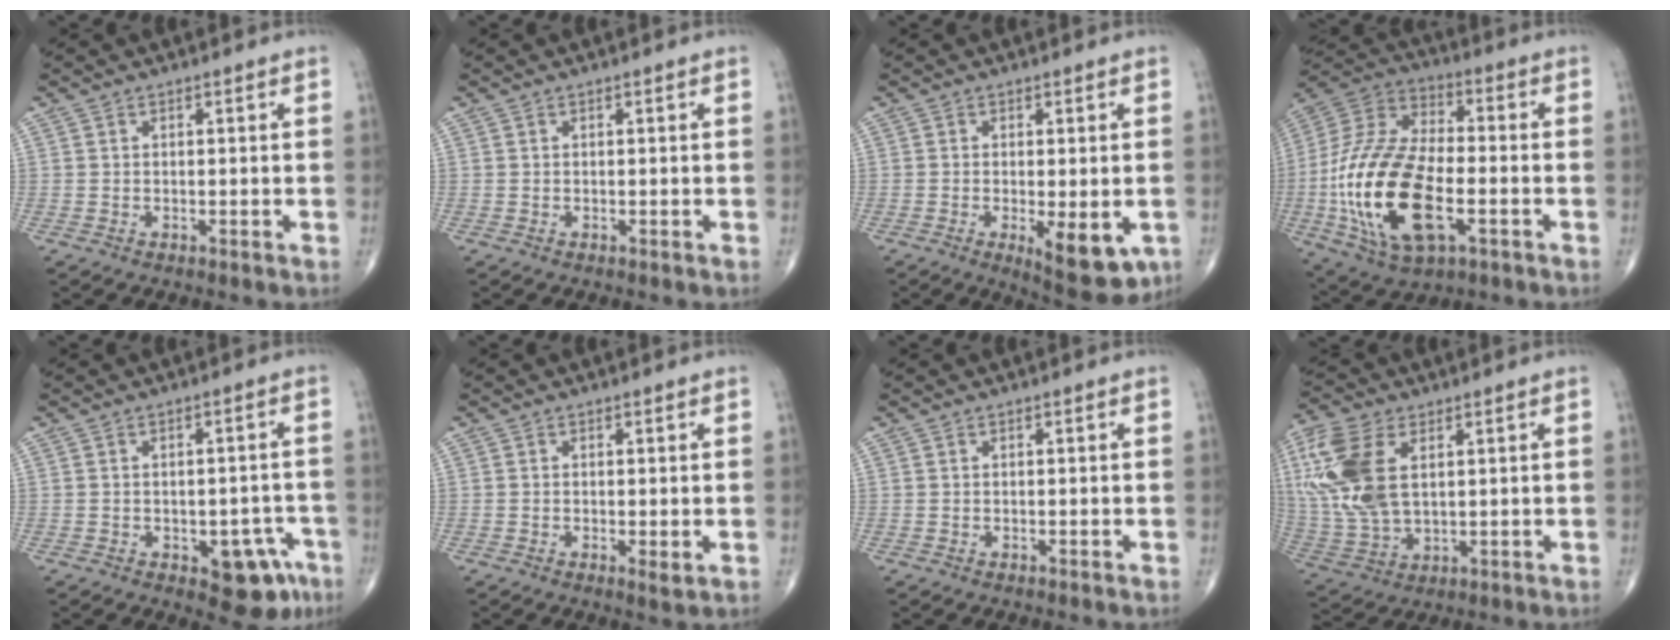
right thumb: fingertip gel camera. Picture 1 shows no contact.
{"total": 0.0}
{"total": 9.5, "force": [-3.0, 3.6, 8.3], "torque": [-0.103, -0.016, -0.035]}
{"total": 24.9, "force": [-5.7, 12.6, 20.8], "torque": [-0.434, 0.011, -0.095]}
{"total": 8.6, "force": [-4.0, 4.4, 6.3], "torque": [-0.044, 0.021, -0.041]}
{"total": 1.7, "force": [-0.2, 0.5, 1.6], "torque": [-0.033, -0.009, -0.005]}
{"total": 0.0}
{"total": 16.2, "force": [4.4, 9.2, 12.6], "torque": [-0.292, -0.007, 0.090]}